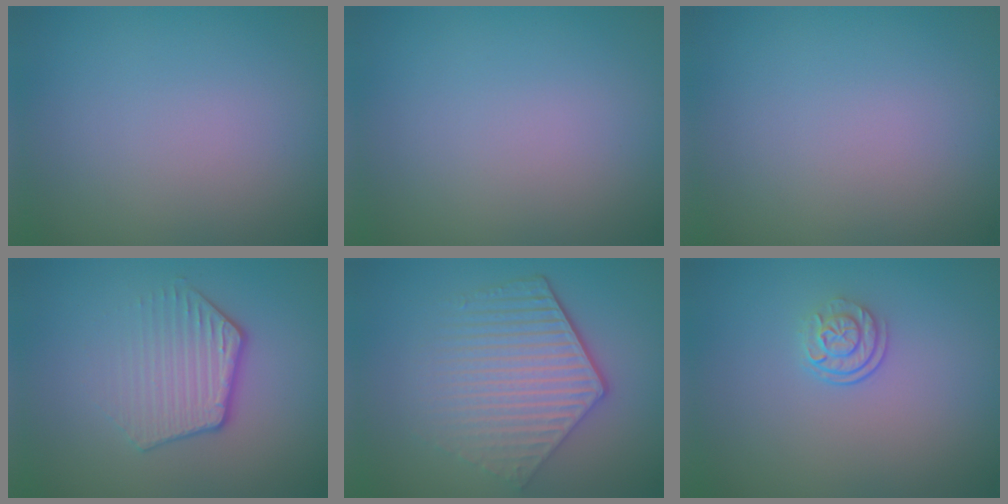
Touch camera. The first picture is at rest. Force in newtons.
{"total": 0.0}
{"total": 0.0}
{"total": 3.8, "press": 2.9, "slide": 2.5}
{"total": 5.9, "press": 4.4, "slide": 3.9}
{"total": 2.3, "press": 1.7, "slide": 1.5}